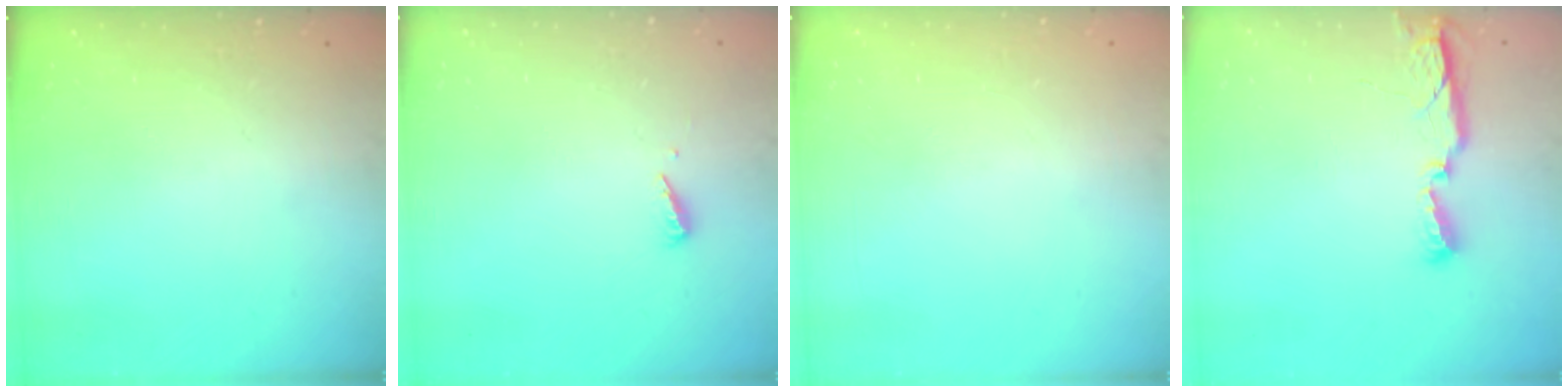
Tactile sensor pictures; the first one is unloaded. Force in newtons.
{"total": 2.5, "press": 2.5, "slide": 0.1}
{"total": 0.9, "press": 0.9, "slide": 0.0}
{"total": 6.6, "press": 6.5, "slide": 1.1}